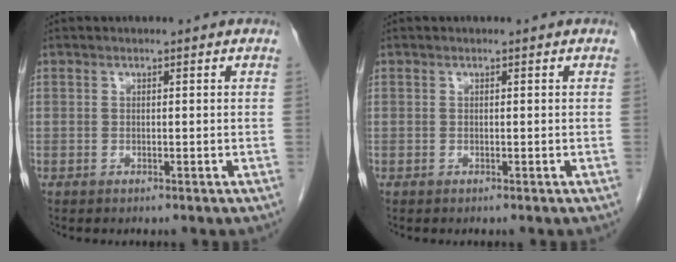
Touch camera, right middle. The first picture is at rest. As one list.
[{"total": 0.0}]